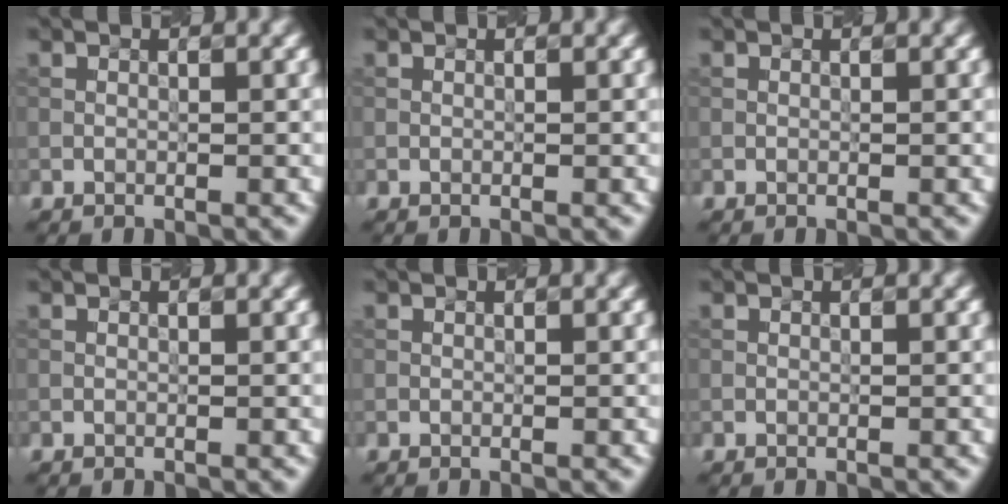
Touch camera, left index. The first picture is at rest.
{"total": 0.0}
{"total": 0.0}
{"total": 0.0}
{"total": 0.0}
{"total": 0.0}